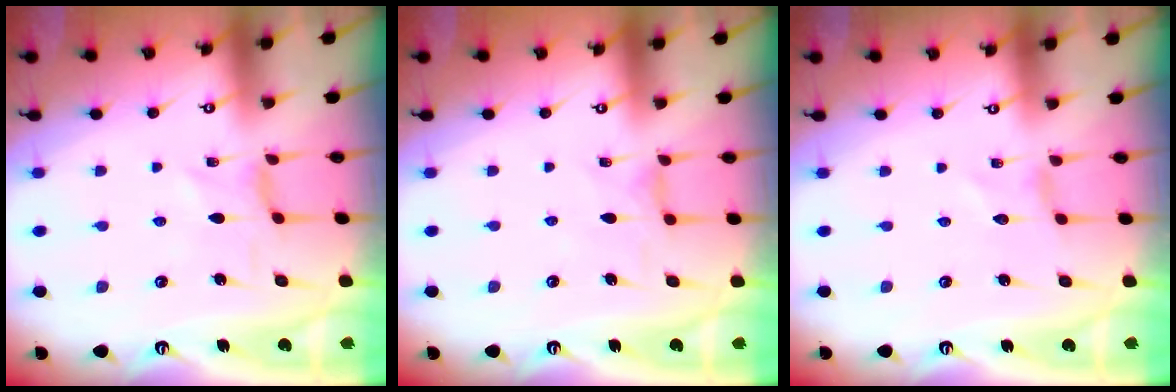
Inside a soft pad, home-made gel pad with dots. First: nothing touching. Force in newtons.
{"total": 1.9, "press": 1.8, "slide": 0.5}
{"total": 0.0}